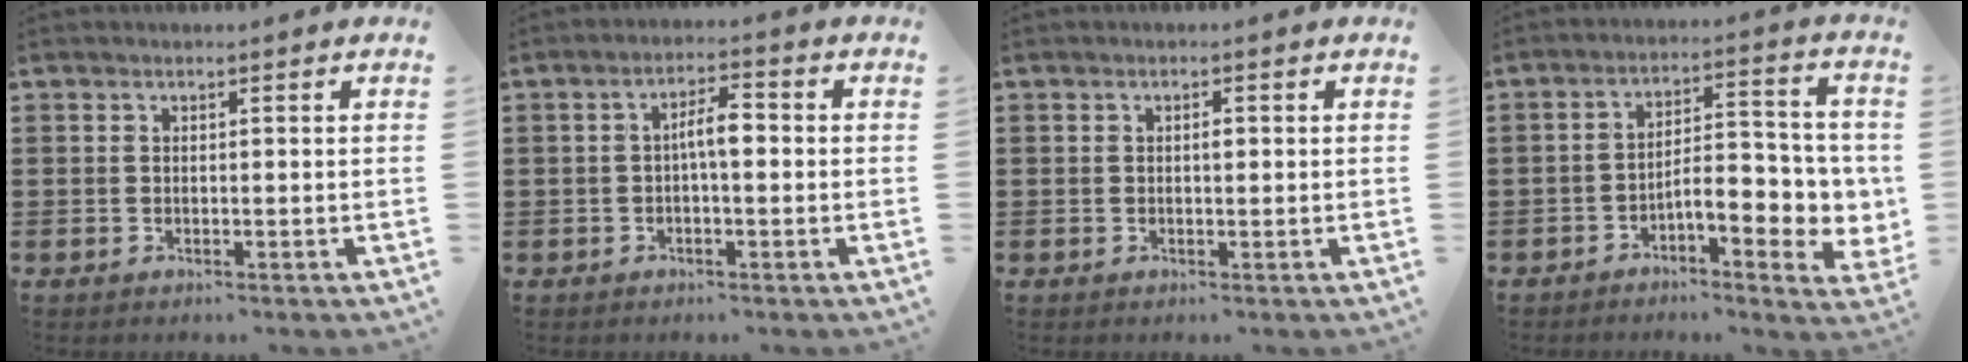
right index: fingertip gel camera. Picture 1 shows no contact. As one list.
[{"total": 3.8, "force": [-0.4, 1.1, 3.6], "torque": [-0.067, 0.010, -0.010]}, {"total": 1.0, "force": [0.0, 0.4, 0.9], "torque": [-0.018, 0.001, 0.000]}, {"total": 7.3, "force": [-2.3, 3.2, 6.2], "torque": [-0.084, -0.012, -0.044]}]